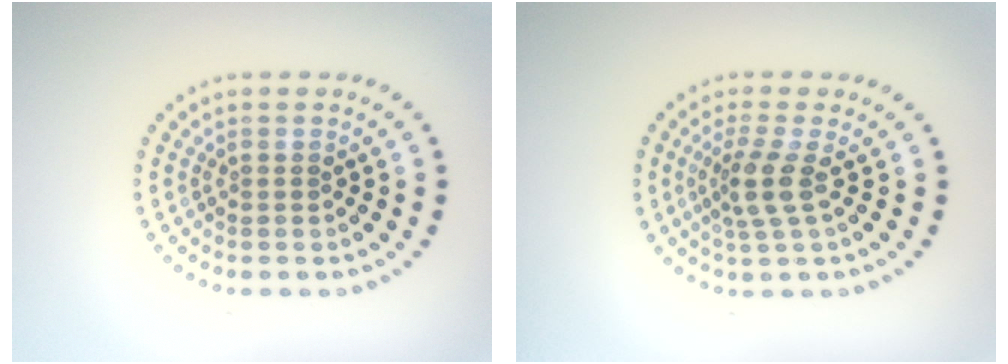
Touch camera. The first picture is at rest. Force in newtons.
{"total": 2.8, "press": 2.1, "slide": 1.8}